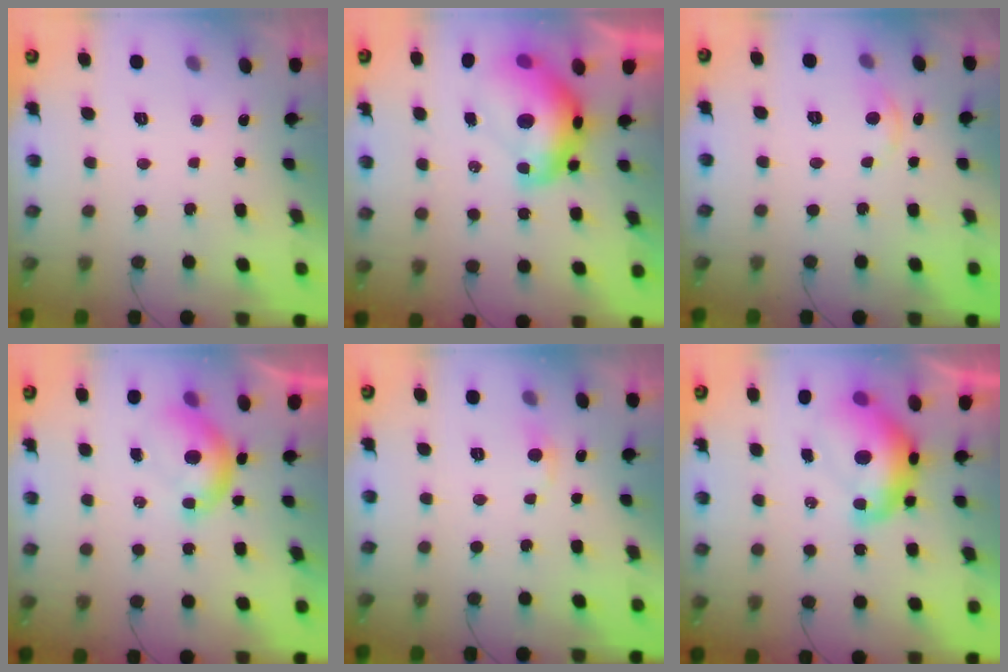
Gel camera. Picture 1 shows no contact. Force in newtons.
{"total": 12.0, "press": 11.9, "slide": 1.0}
{"total": 3.2, "press": 3.2, "slide": 0.4}
{"total": 6.0, "press": 6.0, "slide": 0.8}
{"total": 4.3, "press": 4.2, "slide": 0.6}
{"total": 12.8, "press": 12.7, "slide": 1.1}